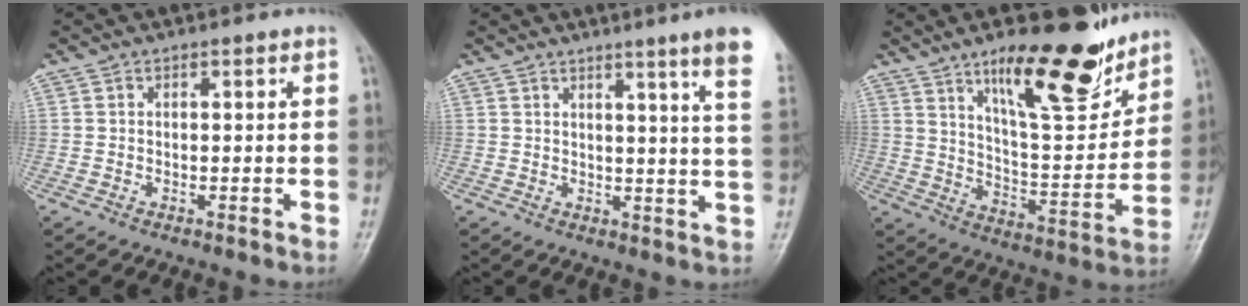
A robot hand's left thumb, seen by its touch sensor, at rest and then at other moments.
{"total": 10.6, "force": [7.0, -0.6, 8.0], "torque": [-0.096, -0.031, 0.068]}
{"total": 18.9, "force": [12.8, 5.5, 12.7], "torque": [-0.154, -0.083, 0.211]}